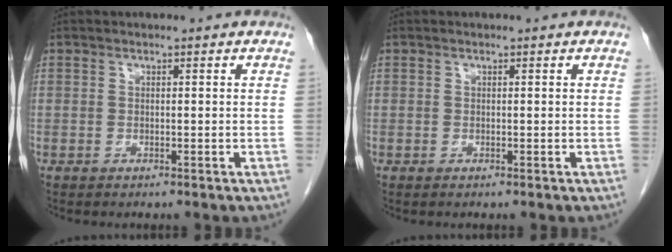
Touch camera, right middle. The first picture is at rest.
{"total": 0.0}